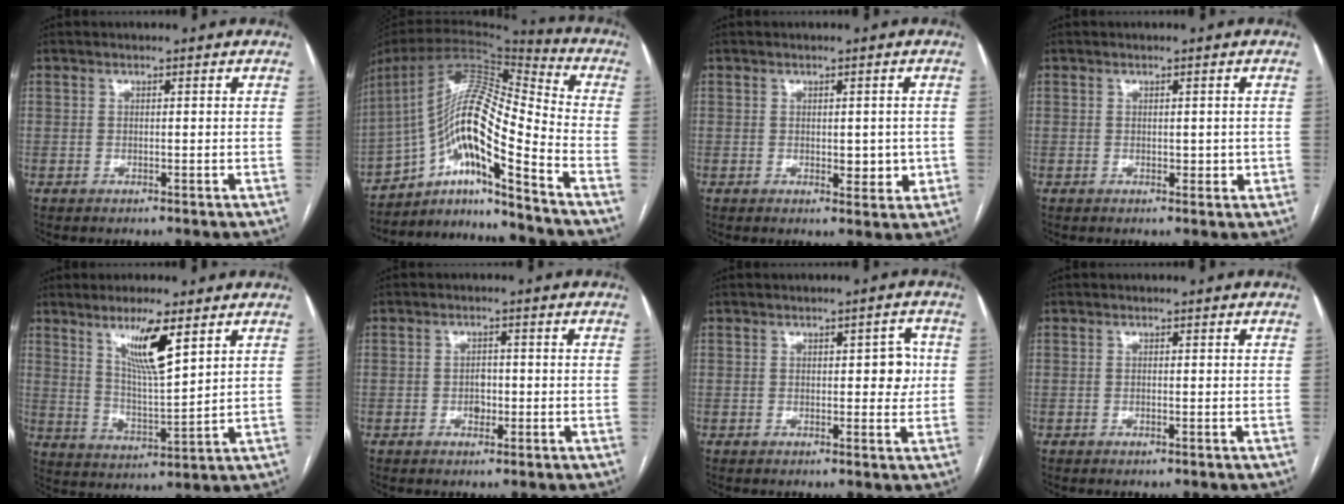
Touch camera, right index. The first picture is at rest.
{"total": 18.1, "force": [-10.7, 1.0, 14.6], "torque": [-0.285, 0.017, -0.189]}
{"total": 3.6, "force": [-0.2, 2.0, 3.0], "torque": [-0.033, -0.001, 0.005]}
{"total": 1.8, "force": [0.1, 1.3, 1.3], "torque": [-0.016, 0.004, 0.005]}
{"total": 9.1, "force": [5.1, 0.7, 7.6], "torque": [-0.138, -0.012, 0.097]}
{"total": 2.1, "force": [-0.6, 1.5, 1.3], "torque": [-0.016, 0.006, -0.008]}
{"total": 3.8, "force": [0.4, 1.8, 3.4], "torque": [-0.034, 0.010, 0.006]}
{"total": 0.0}